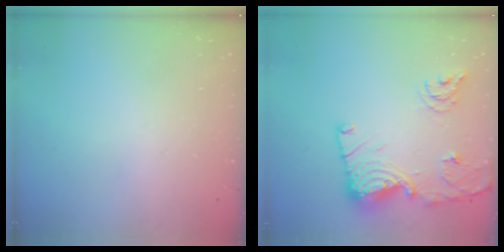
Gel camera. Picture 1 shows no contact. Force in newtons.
{"total": 16.5, "press": 16.5, "slide": 1.7}